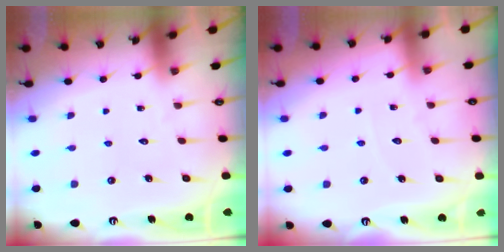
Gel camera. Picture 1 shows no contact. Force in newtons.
{"total": 2.6, "press": 2.5, "slide": 0.4}